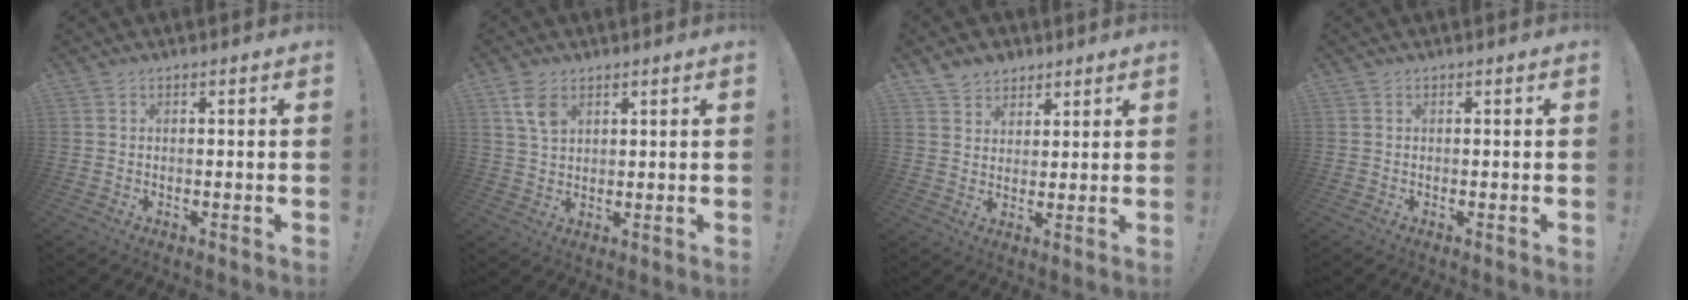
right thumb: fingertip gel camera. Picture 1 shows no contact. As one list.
[{"total": 5.9, "force": [3.0, 3.3, 3.8], "torque": [-0.065, -0.012, 0.057]}, {"total": 6.0, "force": [4.4, 4.0, 0.6], "torque": [-0.010, -0.030, 0.085]}, {"total": 0.0}]